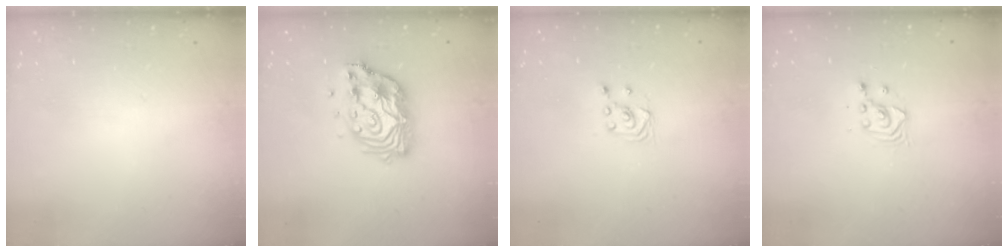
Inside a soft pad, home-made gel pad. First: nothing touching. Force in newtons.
{"total": 13.5, "press": 13.4, "slide": 1.2}
{"total": 3.0, "press": 2.8, "slide": 1.1}
{"total": 3.7, "press": 3.7, "slide": 0.3}